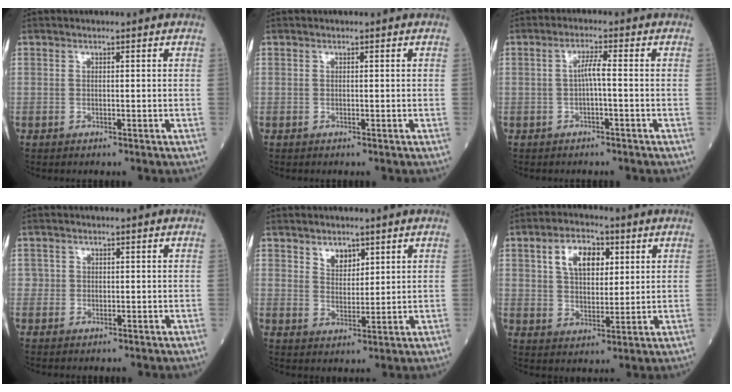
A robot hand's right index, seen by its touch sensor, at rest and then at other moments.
{"total": 0.0}
{"total": 2.5, "force": [-0.4, 0.1, 2.4], "torque": [-0.043, 0.006, -0.007]}
{"total": 0.9, "force": [0.2, 0.9, 0.0], "torque": [0.009, 0.002, 0.000]}
{"total": 3.4, "force": [2.3, 1.9, 1.7], "torque": [-0.028, -0.002, 0.046]}
{"total": 7.9, "force": [3.1, 4.4, 5.8], "torque": [-0.105, 0.015, 0.057]}